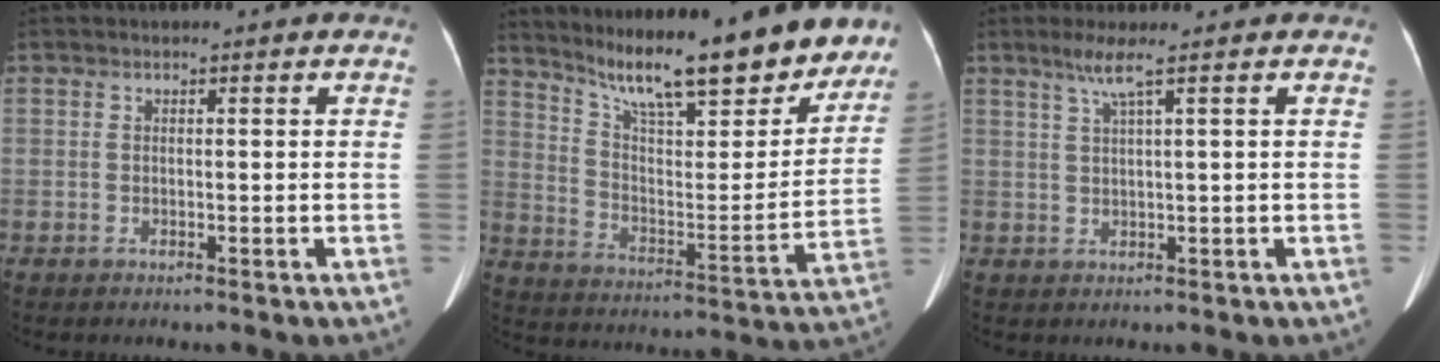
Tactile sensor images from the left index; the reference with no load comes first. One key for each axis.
{"total": 22.3, "fx": 18.4, "fy": 4.2, "fz": 11.9, "tx": -0.182, "ty": -0.016, "tz": 0.273}
{"total": 2.9, "fx": 1.6, "fy": -0.7, "fz": 2.3, "tx": -0.056, "ty": 0.003, "tz": 0.038}